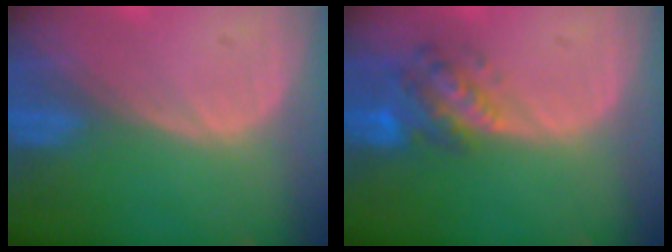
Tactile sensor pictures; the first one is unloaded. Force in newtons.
{"total": 6.1, "press": 5.7, "slide": 2.3}